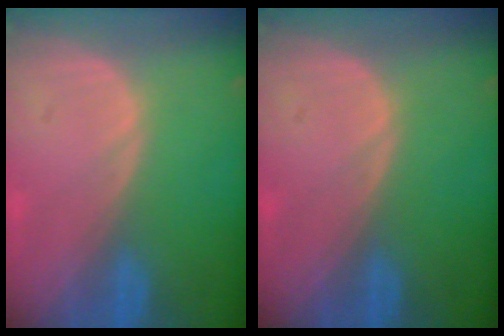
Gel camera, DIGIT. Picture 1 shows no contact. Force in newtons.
{"total": 0.0}